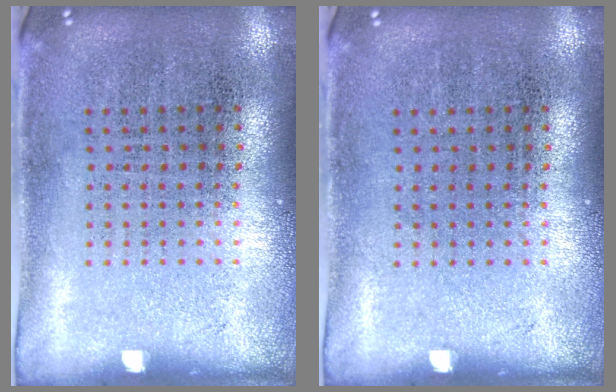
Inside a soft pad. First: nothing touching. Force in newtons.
{"total": 0.0}